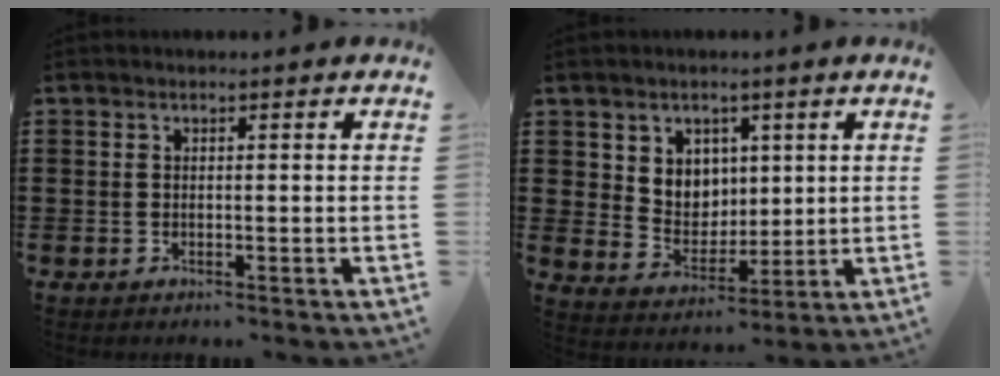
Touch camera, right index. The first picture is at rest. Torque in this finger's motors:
{"motor_torque": [0.50, 0.59, 0.15, 0.07]}